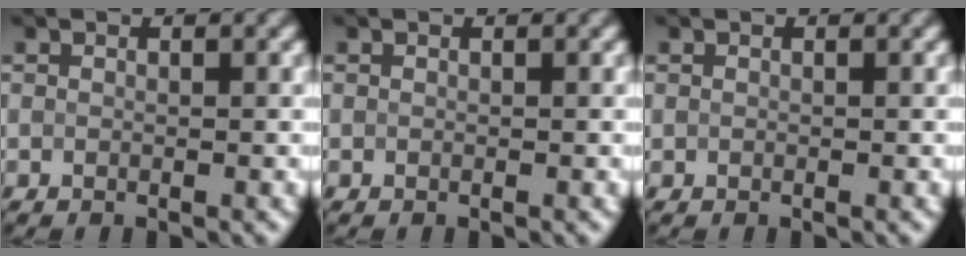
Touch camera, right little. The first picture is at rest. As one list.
[{"total": 0.0}, {"total": 0.0}]